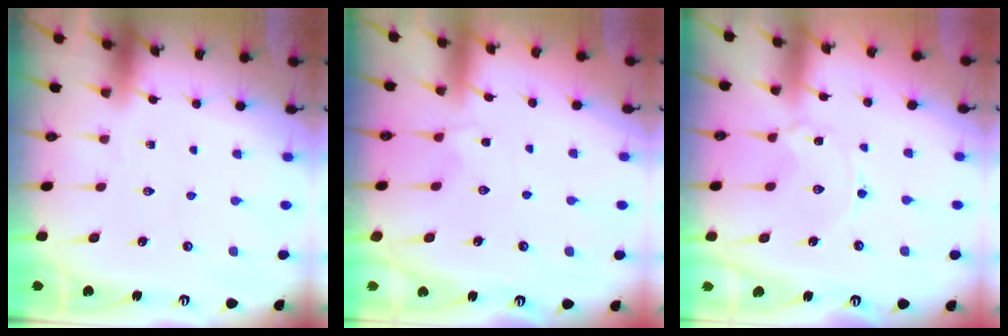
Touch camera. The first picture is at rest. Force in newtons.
{"total": 1.1, "press": 0.9, "slide": 0.6}
{"total": 1.1, "press": 1.1, "slide": 0.2}